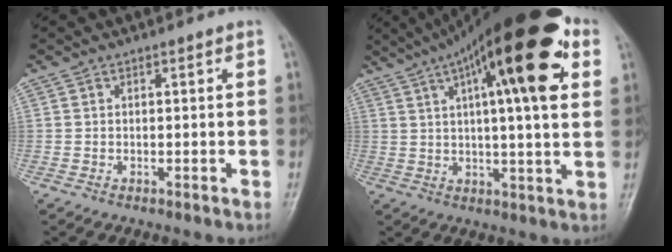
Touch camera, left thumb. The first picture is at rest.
{"total": 24.1, "force": [9.5, 6.5, 21.2], "torque": [-0.316, 0.013, 0.138]}